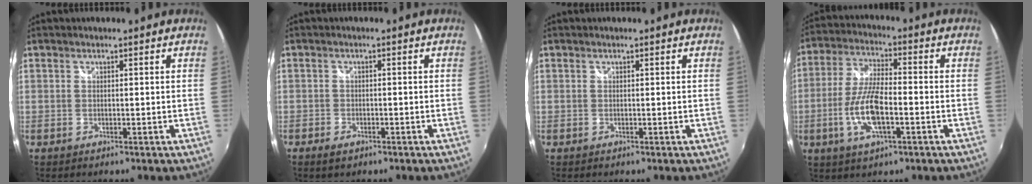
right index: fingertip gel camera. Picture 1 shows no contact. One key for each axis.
{"total": 2.4, "fx": -1.7, "fy": 1.4, "fz": 1.0, "tx": -0.027, "ty": -0.003, "tz": -0.030}
{"total": 0.0}
{"total": 11.2, "fx": -3.3, "fy": 3.6, "fz": 10.1, "tx": -0.211, "ty": -0.003, "tz": -0.067}